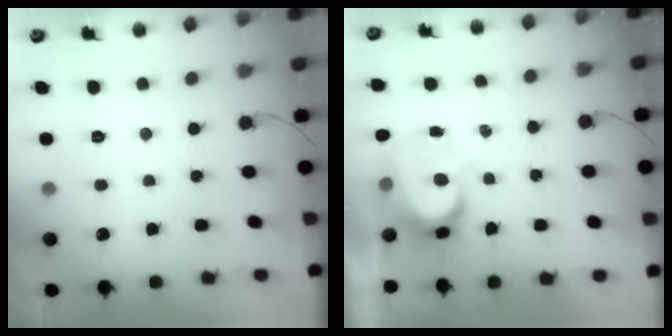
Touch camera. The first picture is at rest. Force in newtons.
{"total": 7.1, "press": 7.1, "slide": 0.7}